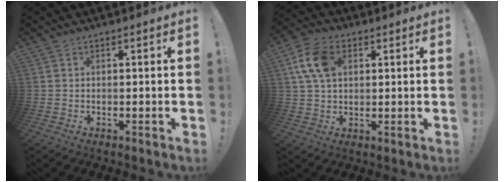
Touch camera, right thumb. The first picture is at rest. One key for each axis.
{"total": 11.6, "fx": 3.3, "fy": 7.7, "fz": 8.0, "tx": -0.154, "ty": 0.011, "tz": 0.068}